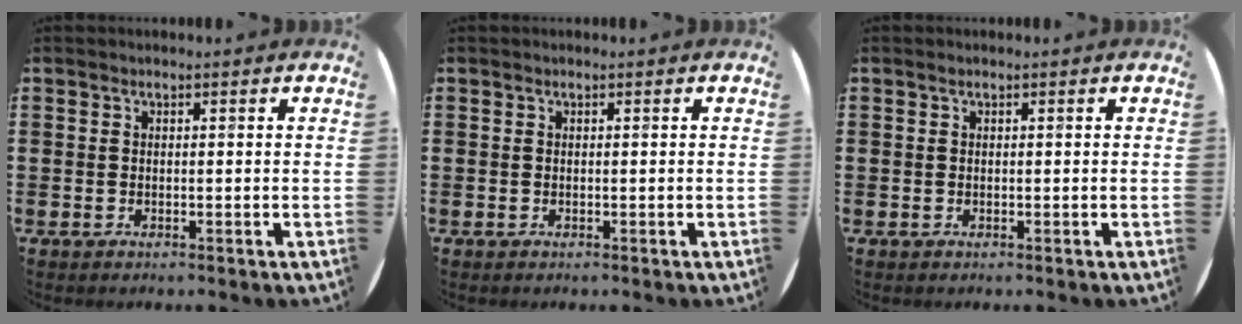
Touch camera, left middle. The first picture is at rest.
{"total": 0.0}
{"total": 0.0}